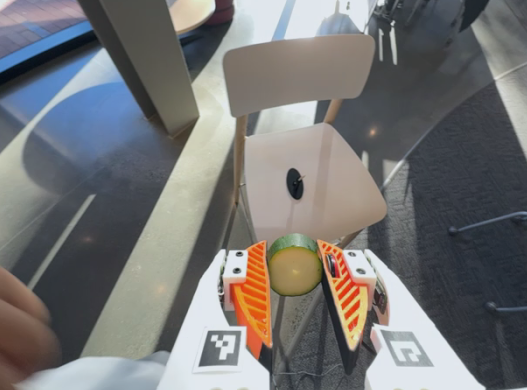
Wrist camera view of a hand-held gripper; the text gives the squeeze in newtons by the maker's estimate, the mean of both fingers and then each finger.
{"total": 11.2, "left": 11.6, "right": 10.8}